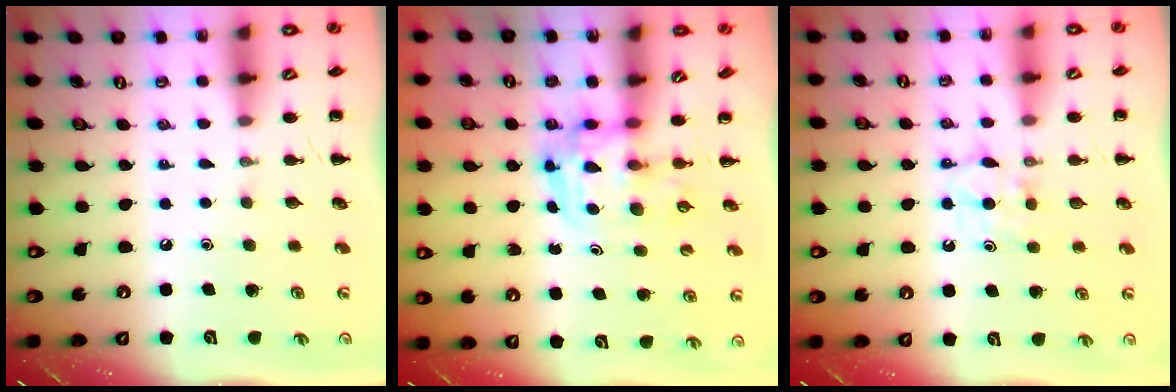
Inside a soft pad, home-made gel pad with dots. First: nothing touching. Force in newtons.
{"total": 3.7, "press": 3.6, "slide": 0.6}
{"total": 5.6, "press": 5.3, "slide": 1.6}